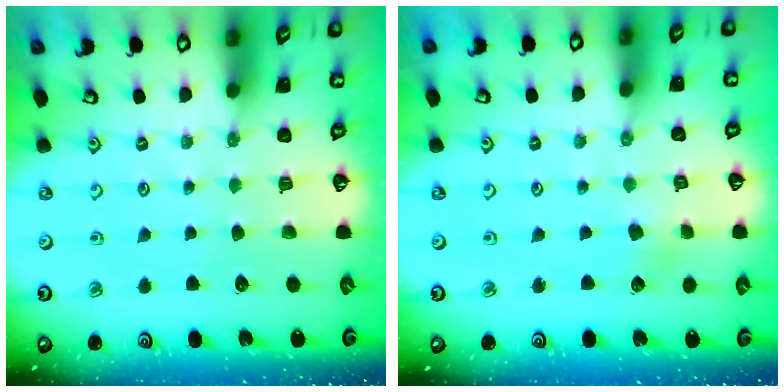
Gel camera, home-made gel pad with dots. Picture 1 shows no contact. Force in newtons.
{"total": 2.4, "press": 2.3, "slide": 0.4}